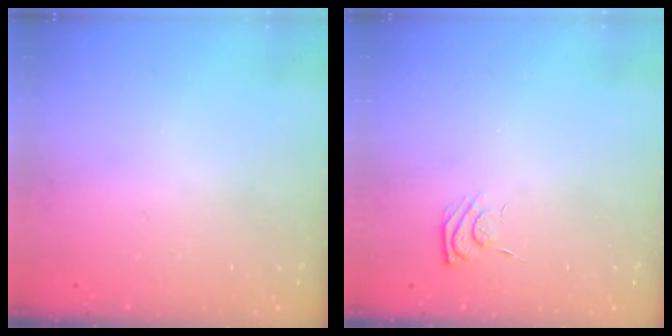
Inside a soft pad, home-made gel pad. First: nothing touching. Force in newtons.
{"total": 4.9, "press": 4.7, "slide": 1.1}